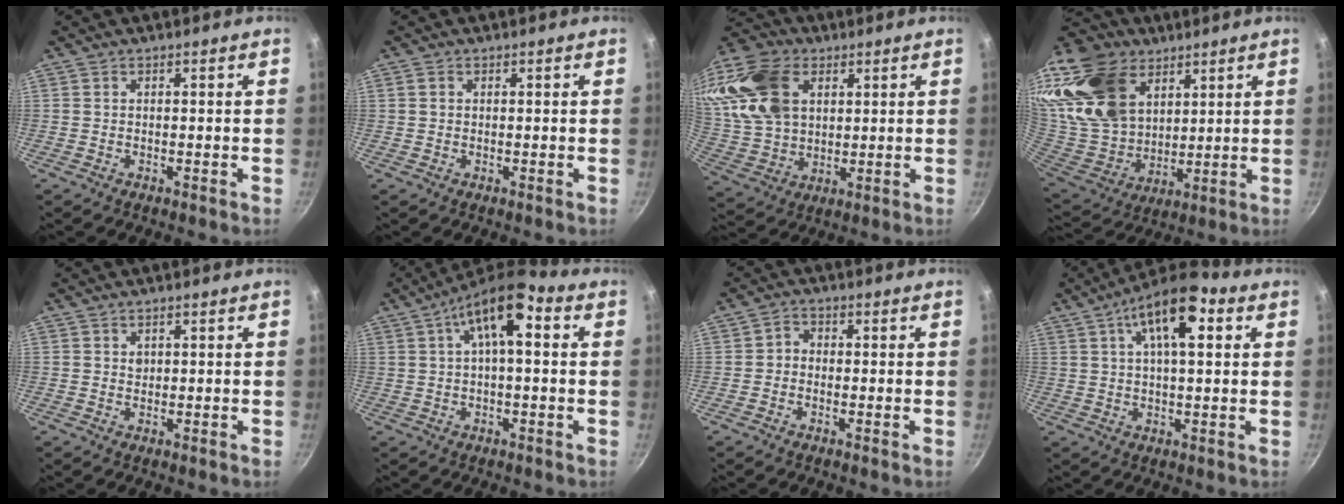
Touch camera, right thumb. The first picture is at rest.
{"total": 1.3, "force": [0.4, 1.0, 0.6], "torque": [-0.009, 0.002, 0.006]}
{"total": 19.8, "force": [6.7, 13.8, 12.6], "torque": [-0.246, -0.006, 0.131]}
{"total": 26.1, "force": [14.3, 17.4, 13.2], "torque": [-0.266, -0.044, 0.280]}
{"total": 0.8, "force": [0.4, 0.7, 0.2], "torque": [0.003, -0.002, 0.006]}
{"total": 10.6, "force": [2.9, 4.0, 9.4], "torque": [-0.148, 0.029, 0.041]}
{"total": 2.1, "force": [-0.7, 1.9, 0.8], "torque": [-0.005, 0.012, -0.020]}
{"total": 13.0, "force": [4.7, 5.3, 11.0], "torque": [-0.164, 0.013, 0.066]}